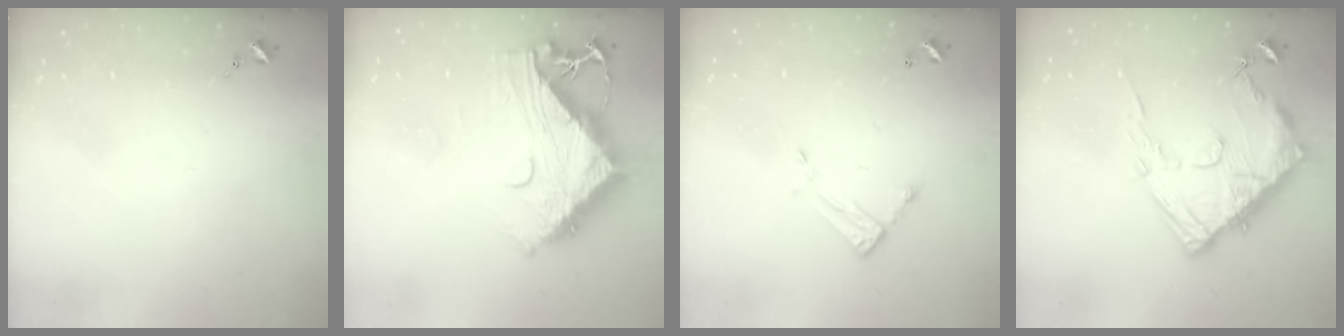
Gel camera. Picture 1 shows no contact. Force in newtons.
{"total": 14.5, "press": 14.4, "slide": 1.6}
{"total": 7.3, "press": 7.3, "slide": 0.3}
{"total": 15.8, "press": 15.7, "slide": 1.6}